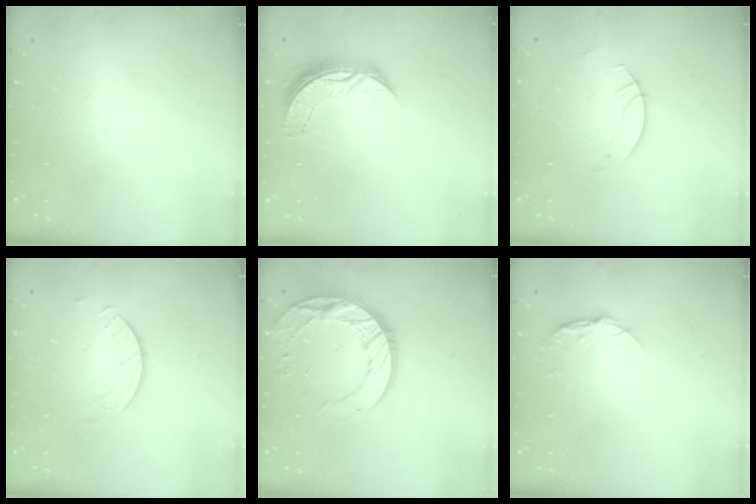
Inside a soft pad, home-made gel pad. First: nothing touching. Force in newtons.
{"total": 7.7, "press": 7.7, "slide": 0.0}
{"total": 3.0, "press": 3.0, "slide": 0.3}
{"total": 1.5, "press": 1.5, "slide": 0.1}
{"total": 15.4, "press": 15.3, "slide": 1.3}
{"total": 5.2, "press": 5.2, "slide": 0.7}